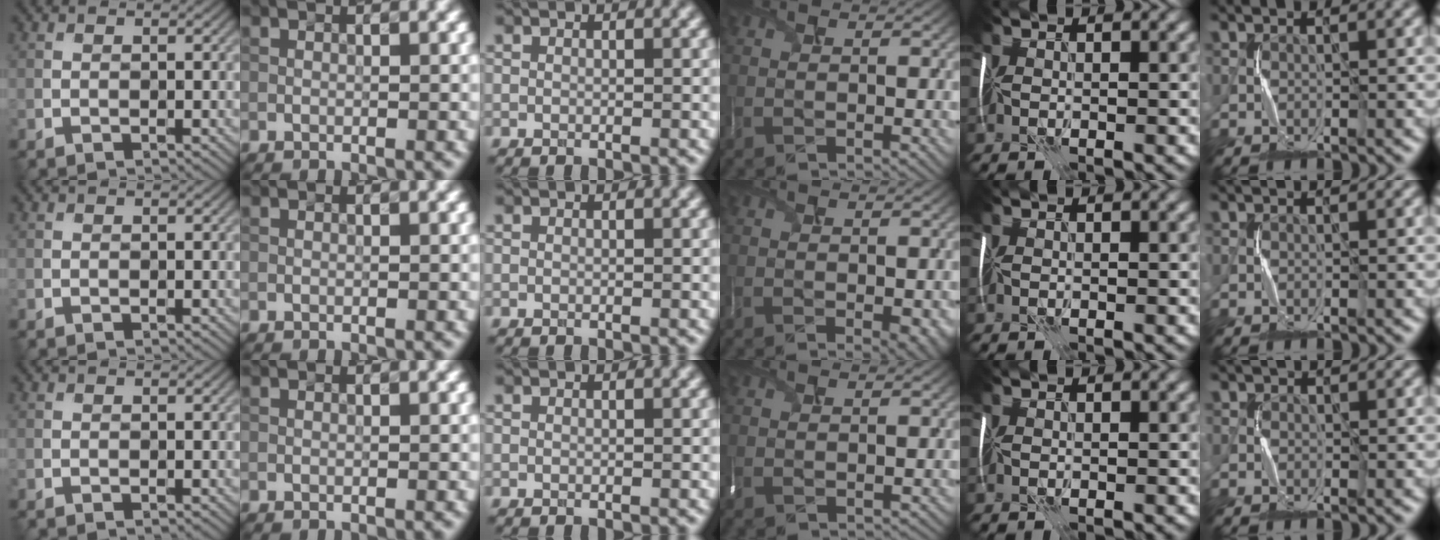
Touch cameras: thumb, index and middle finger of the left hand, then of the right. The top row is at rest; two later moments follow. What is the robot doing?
{"motion": "shake", "object": "plastic piggy bank"}